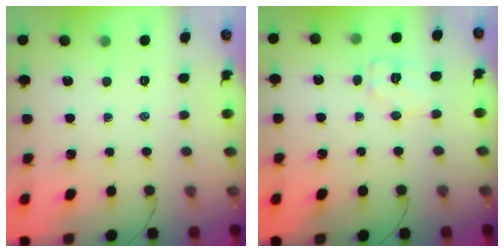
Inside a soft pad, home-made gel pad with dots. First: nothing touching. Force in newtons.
{"total": 7.6, "press": 7.6, "slide": 0.6}